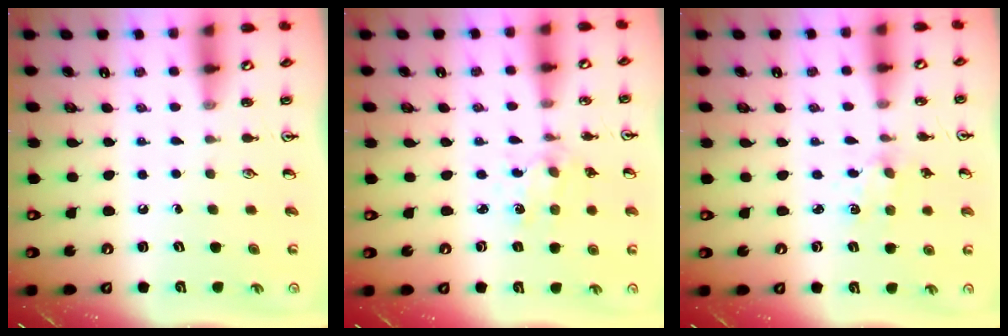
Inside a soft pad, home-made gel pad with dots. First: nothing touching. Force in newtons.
{"total": 2.1, "press": 2.1, "slide": 0.4}
{"total": 2.4, "press": 2.4, "slide": 0.3}